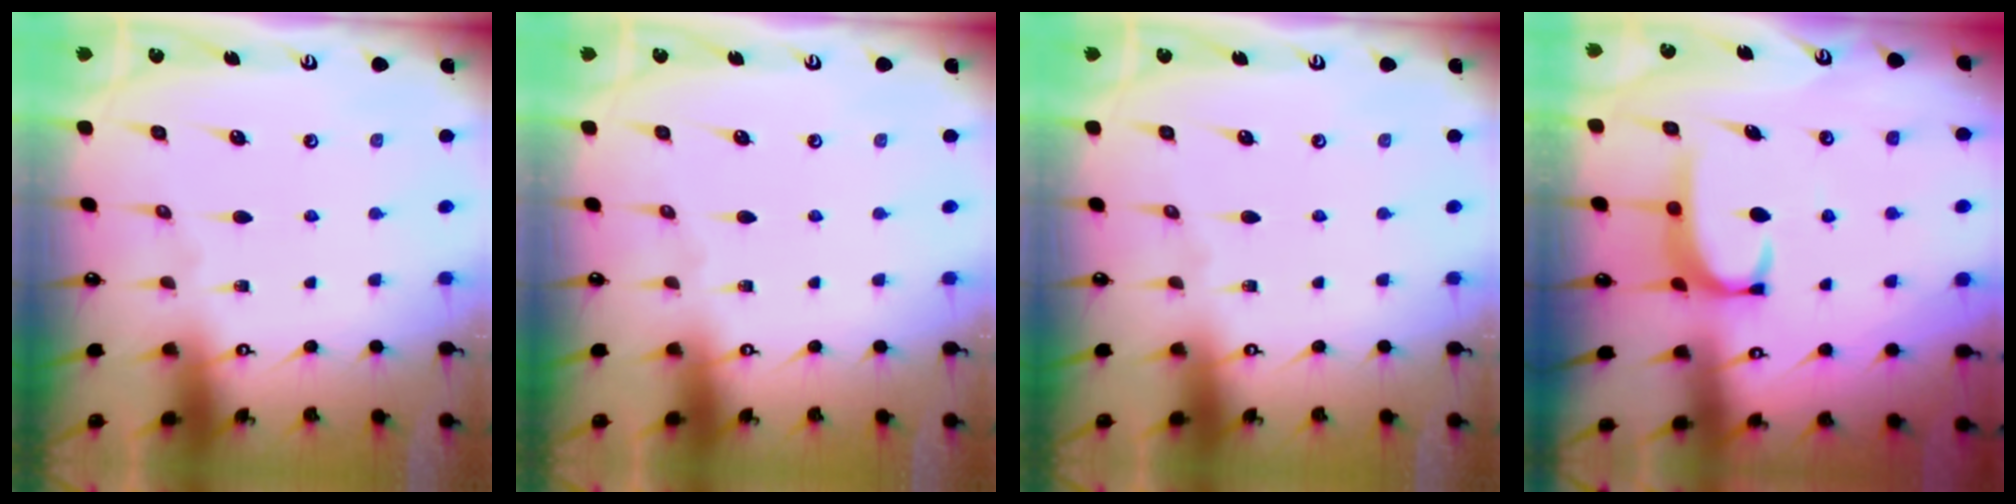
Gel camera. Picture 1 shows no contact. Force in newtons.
{"total": 0.0}
{"total": 0.0}
{"total": 3.0, "press": 3.0, "slide": 0.5}